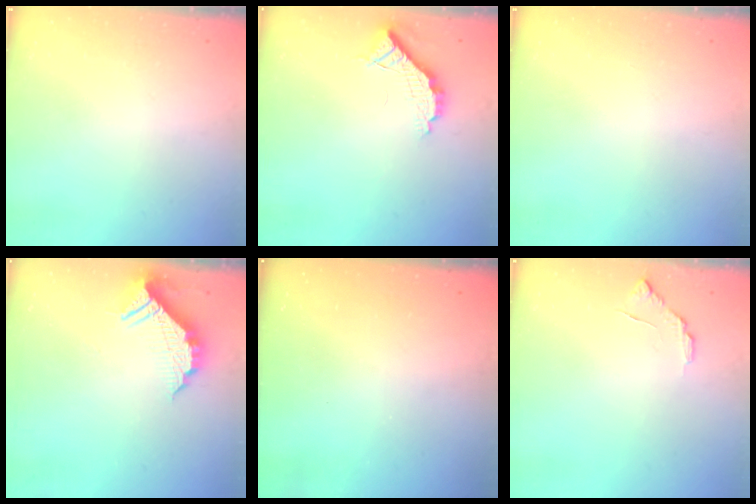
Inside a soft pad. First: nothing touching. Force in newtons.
{"total": 9.1, "press": 9.1, "slide": 0.8}
{"total": 0.0}
{"total": 8.9, "press": 8.9, "slide": 0.9}
{"total": 2.9, "press": 2.9, "slide": 0.3}
{"total": 6.3, "press": 6.2, "slide": 0.6}